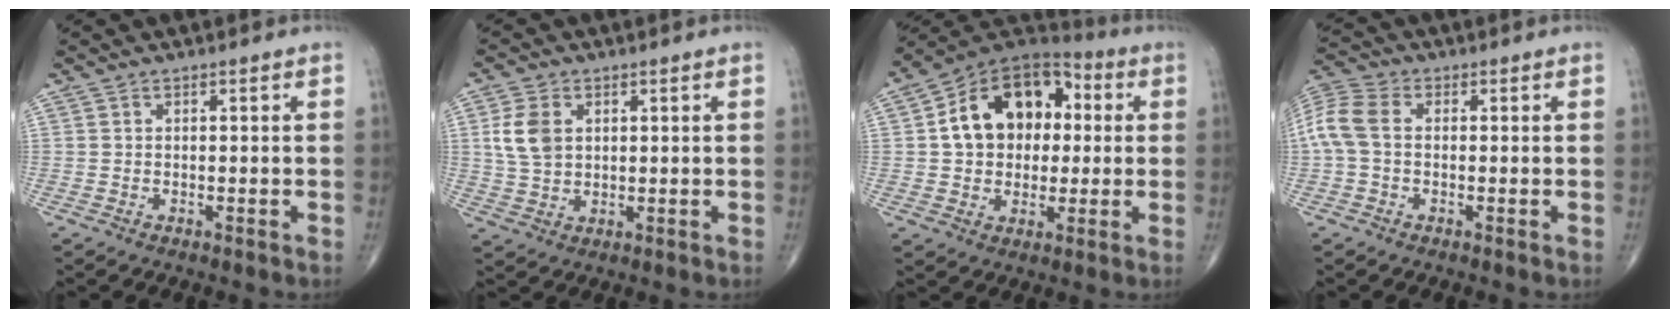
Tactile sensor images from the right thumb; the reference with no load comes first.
{"total": 6.7, "force": [1.7, 4.6, 4.5], "torque": [-0.084, -0.002, 0.037]}
{"total": 17.6, "force": [2.1, 13.0, 11.7], "torque": [-0.146, 0.028, 0.027]}
{"total": 8.1, "force": [0.2, 5.5, 5.9], "torque": [-0.140, 0.024, -0.004]}